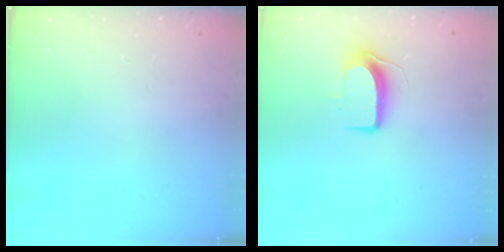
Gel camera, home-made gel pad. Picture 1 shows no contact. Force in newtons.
{"total": 8.9, "press": 8.9, "slide": 0.7}